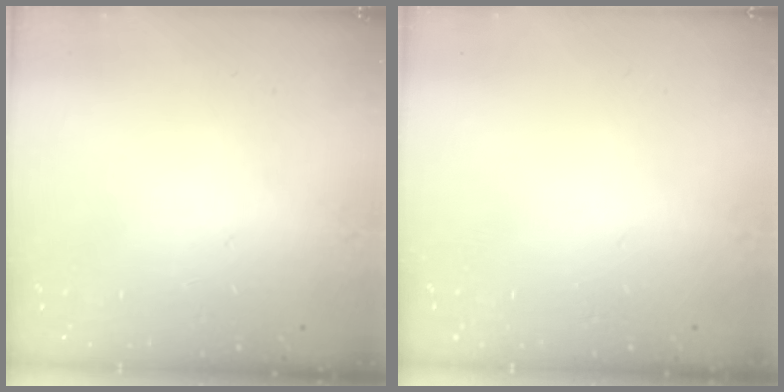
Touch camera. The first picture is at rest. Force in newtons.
{"total": 0.0}